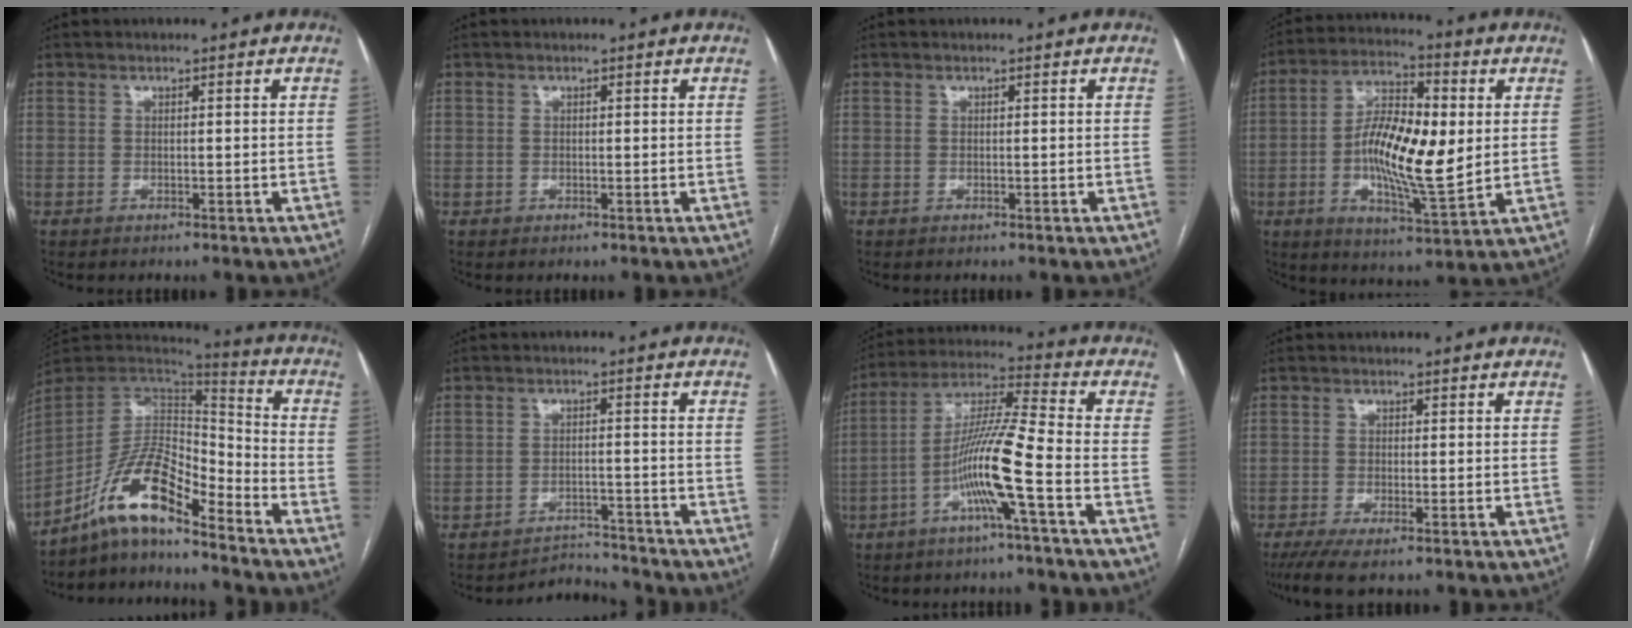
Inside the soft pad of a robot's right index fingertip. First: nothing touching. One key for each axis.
{"total": 0.8, "fx": 0.0, "fy": 0.8, "fz": 0.0, "tx": 0.005, "ty": 0.005, "tz": -0.004}
{"total": 0.0}
{"total": 15.3, "fx": 0.0, "fy": 4.3, "fz": 14.7, "tx": -0.273, "ty": 0.005, "tz": -0.003}
{"total": 12.9, "fx": -9.6, "fy": 2.7, "fz": 8.2, "tx": -0.150, "ty": 0.027, "tz": -0.175}
{"total": 4.5, "fx": -4.3, "fy": 0.4, "fz": -1.3, "tx": 0.023, "ty": 0.008, "tz": -0.064}
{"total": 11.6, "fx": -4.3, "fy": -0.9, "fz": 10.7, "tx": -0.207, "ty": 0.012, "tz": -0.086}
{"total": 4.3, "fx": -2.7, "fy": 0.7, "fz": 3.2, "tx": -0.059, "ty": -0.012, "tz": -0.050}